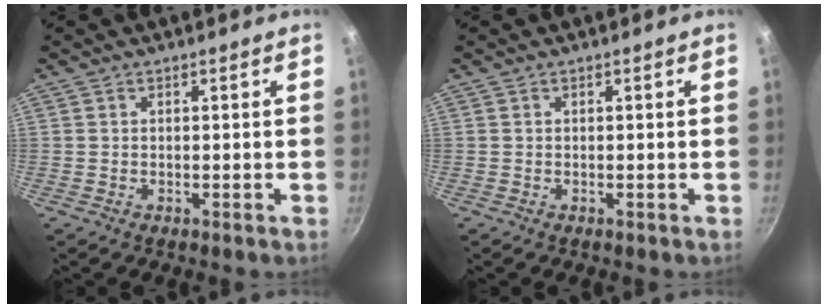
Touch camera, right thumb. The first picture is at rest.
{"total": 0.0}